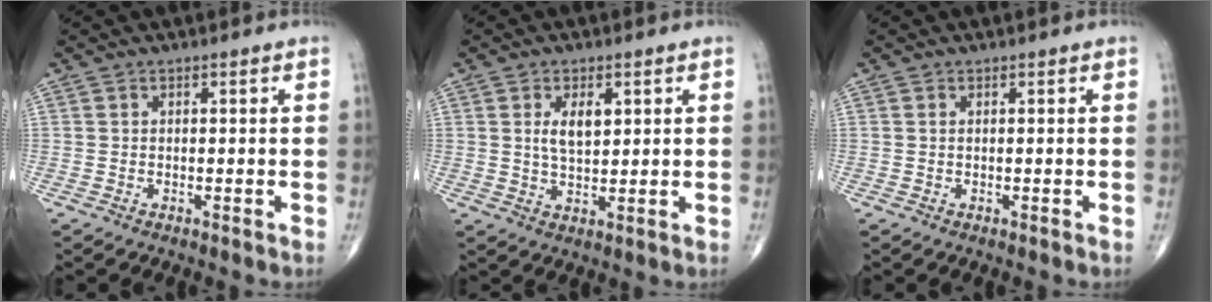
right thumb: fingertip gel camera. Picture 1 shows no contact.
{"total": 5.3, "force": [1.6, 2.7, 4.3], "torque": [-0.064, -0.011, 0.029]}
{"total": 0.0}